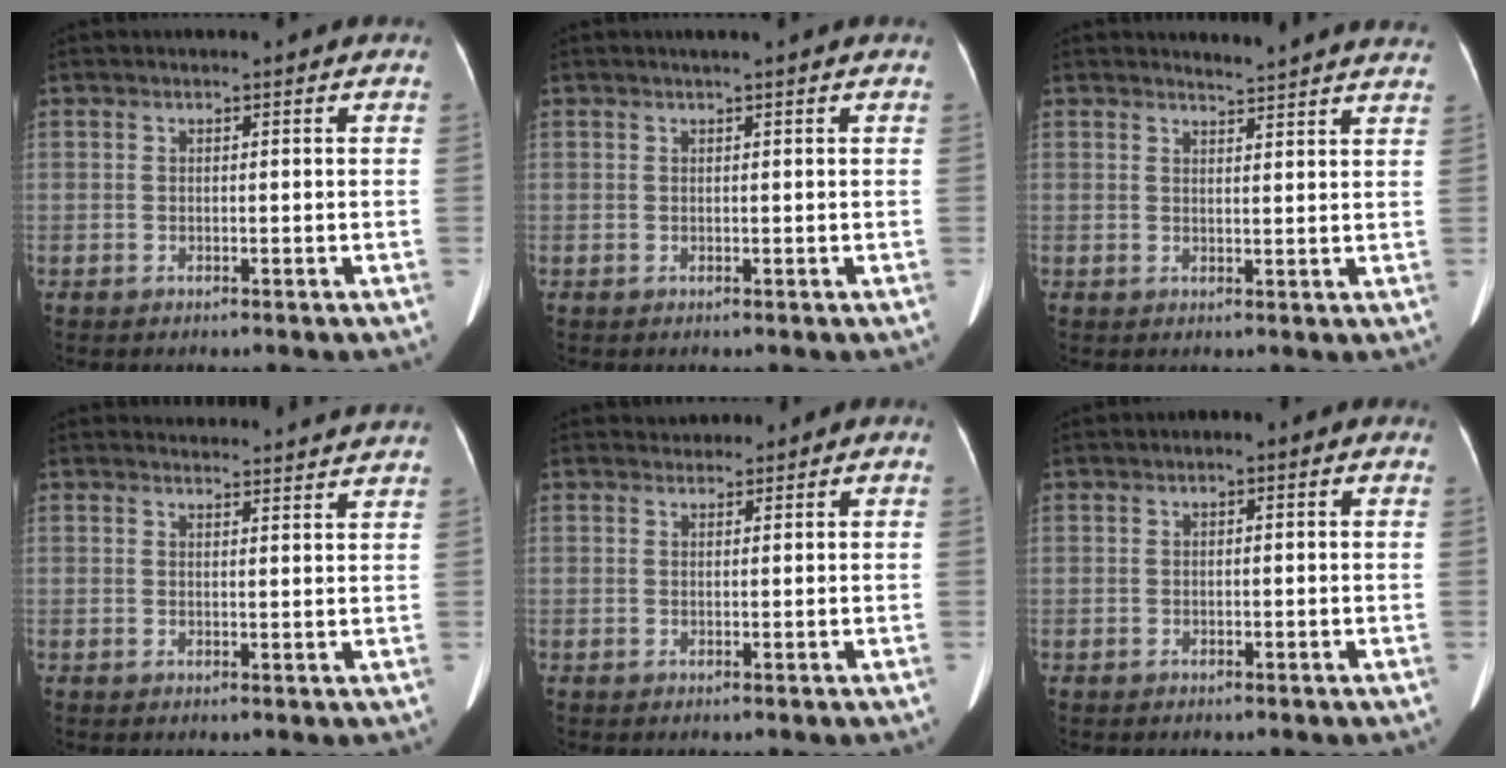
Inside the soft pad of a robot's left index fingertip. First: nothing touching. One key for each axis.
{"total": 1.8, "fx": 1.5, "fy": -0.2, "fz": 1.0, "tx": -0.013, "ty": 0.016, "tz": 0.027}
{"total": 9.3, "fx": 9.1, "fy": -0.2, "fz": 1.6, "tx": -0.018, "ty": -0.022, "tz": 0.089}
{"total": 7.6, "fx": 7.5, "fy": 0.1, "fz": 0.9, "tx": -0.007, "ty": 0.011, "tz": 0.078}
{"total": 1.3, "fx": 0.8, "fy": 1.0, "fz": 0.1, "tx": 0.003, "ty": 0.013, "tz": 0.009}
{"total": 1.1, "fx": -0.3, "fy": 0.6, "fz": 0.9, "tx": -0.011, "ty": 0.008, "tz": -0.010}